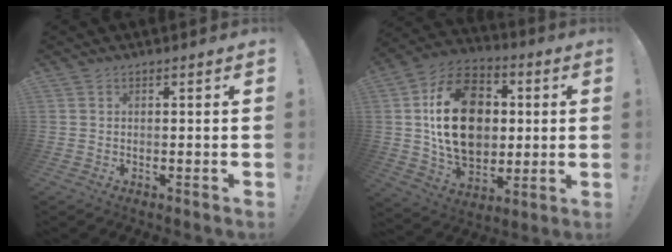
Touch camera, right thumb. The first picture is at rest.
{"total": 23.1, "force": [3.0, 16.9, 15.5], "torque": [-0.261, 0.005, 0.060]}